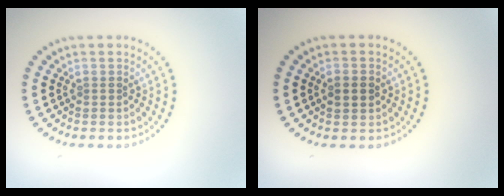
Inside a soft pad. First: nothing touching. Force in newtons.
{"total": 2.1, "press": 2.1, "slide": 0.2}